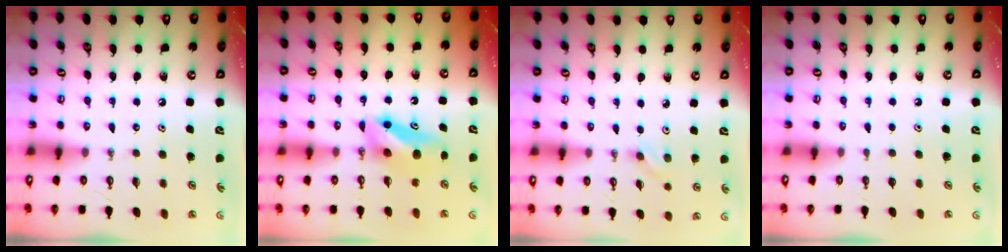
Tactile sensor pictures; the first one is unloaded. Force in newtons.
{"total": 7.9, "press": 7.2, "slide": 3.4}
{"total": 3.0, "press": 2.6, "slide": 1.5}
{"total": 0.0}